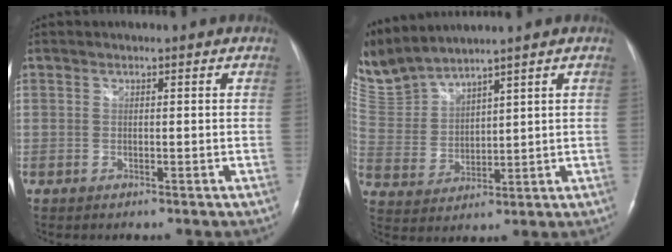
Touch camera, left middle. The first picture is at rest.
{"total": 10.5, "force": [10.1, 0.4, 2.8], "torque": [-0.089, 0.010, 0.224]}